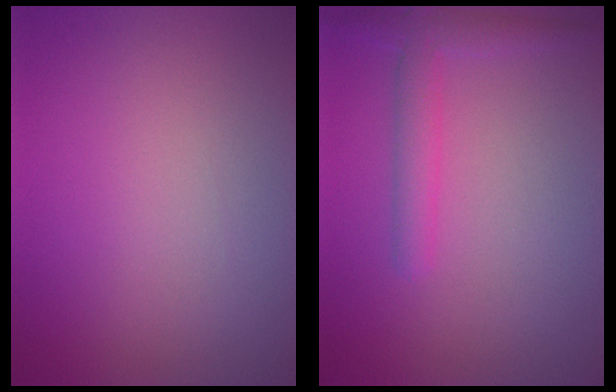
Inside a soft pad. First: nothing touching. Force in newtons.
{"total": 2.6, "press": 2.6, "slide": 0.2}